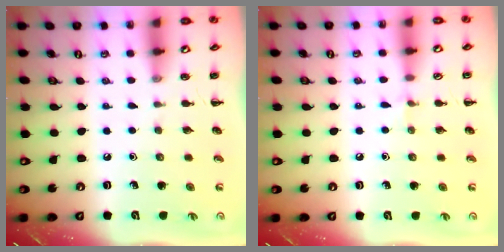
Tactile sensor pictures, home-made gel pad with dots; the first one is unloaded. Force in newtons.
{"total": 4.2, "press": 4.0, "slide": 1.5}